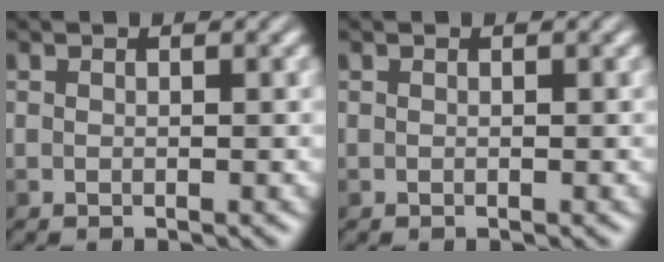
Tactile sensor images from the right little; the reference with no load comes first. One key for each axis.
{"total": 0.0}